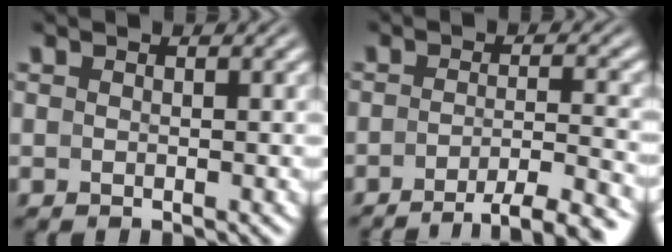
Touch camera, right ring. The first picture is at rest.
{"total": 6.4, "force": [-5.2, 1.4, 3.5], "torque": [-0.044, -0.013, -0.077]}